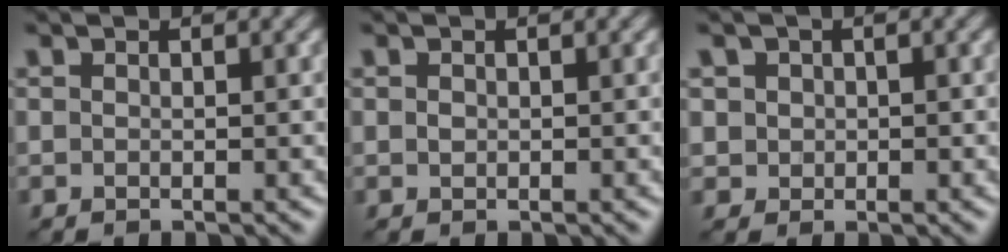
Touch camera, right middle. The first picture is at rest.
{"total": 0.6, "force": [0.2, 0.5, 0.3], "torque": [-0.008, 0.005, 0.005]}
{"total": 2.6, "force": [0.9, 2.3, 0.9], "torque": [-0.017, 0.009, 0.016]}